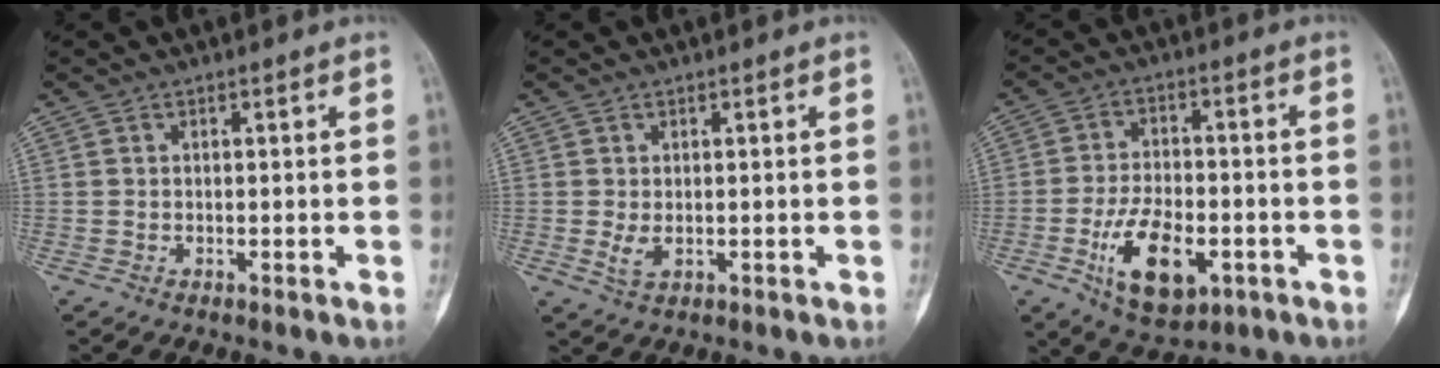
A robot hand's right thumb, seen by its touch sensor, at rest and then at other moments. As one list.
[{"total": 2.2, "force": [-0.1, 1.3, 1.8], "torque": [-0.039, -0.008, 0.002]}, {"total": 12.5, "force": [-4.5, 6.6, 9.6], "torque": [-0.153, 0.011, -0.069]}]